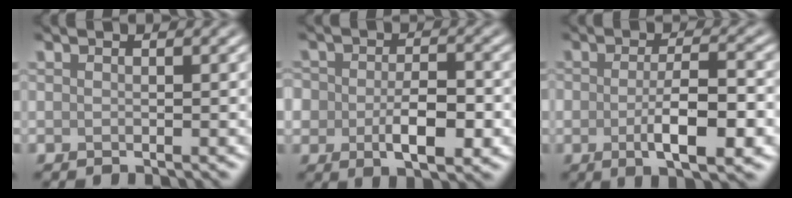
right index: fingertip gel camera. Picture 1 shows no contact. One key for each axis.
{"total": 6.3, "fx": -1.7, "fy": 3.9, "fz": 4.6, "tx": -0.074, "ty": -0.012, "tz": -0.025}
{"total": 6.2, "fx": -1.7, "fy": 1.9, "fz": 5.6, "tx": -0.094, "ty": -0.004, "tz": -0.027}